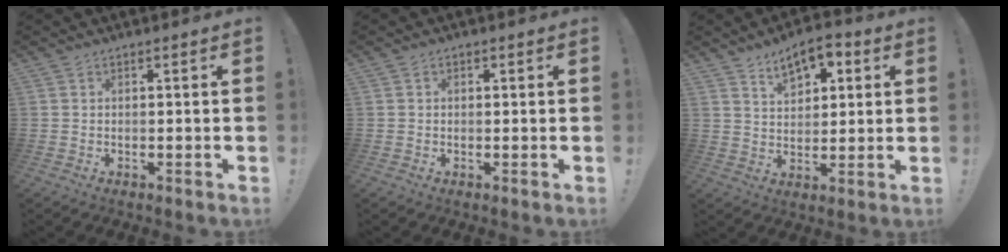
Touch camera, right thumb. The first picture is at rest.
{"total": 0.8, "force": [-0.1, 0.7, 0.4], "torque": [-0.005, 0.004, -0.002]}
{"total": 9.1, "force": [5.5, 5.2, 5.1], "torque": [-0.073, -0.022, 0.099]}